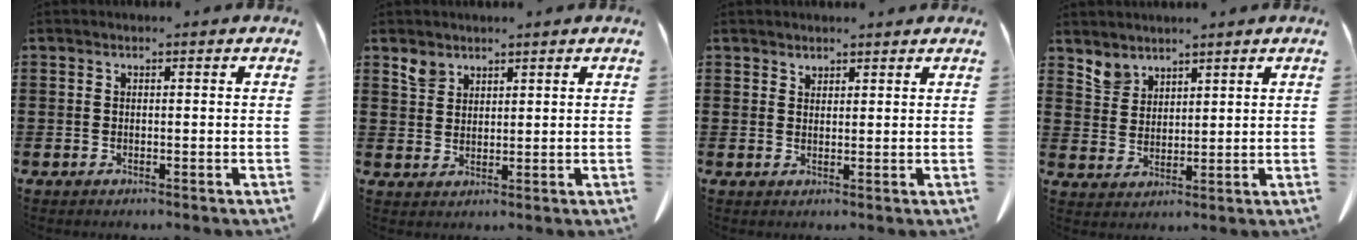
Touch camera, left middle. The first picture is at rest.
{"total": 2.5, "force": [2.1, 1.3, 0.5], "torque": [-0.017, 0.002, 0.041]}
{"total": 1.6, "force": [1.5, 0.5, 0.0], "torque": [-0.003, 0.001, 0.031]}
{"total": 3.3, "force": [2.9, 1.6, 0.2], "torque": [-0.015, 0.001, 0.056]}